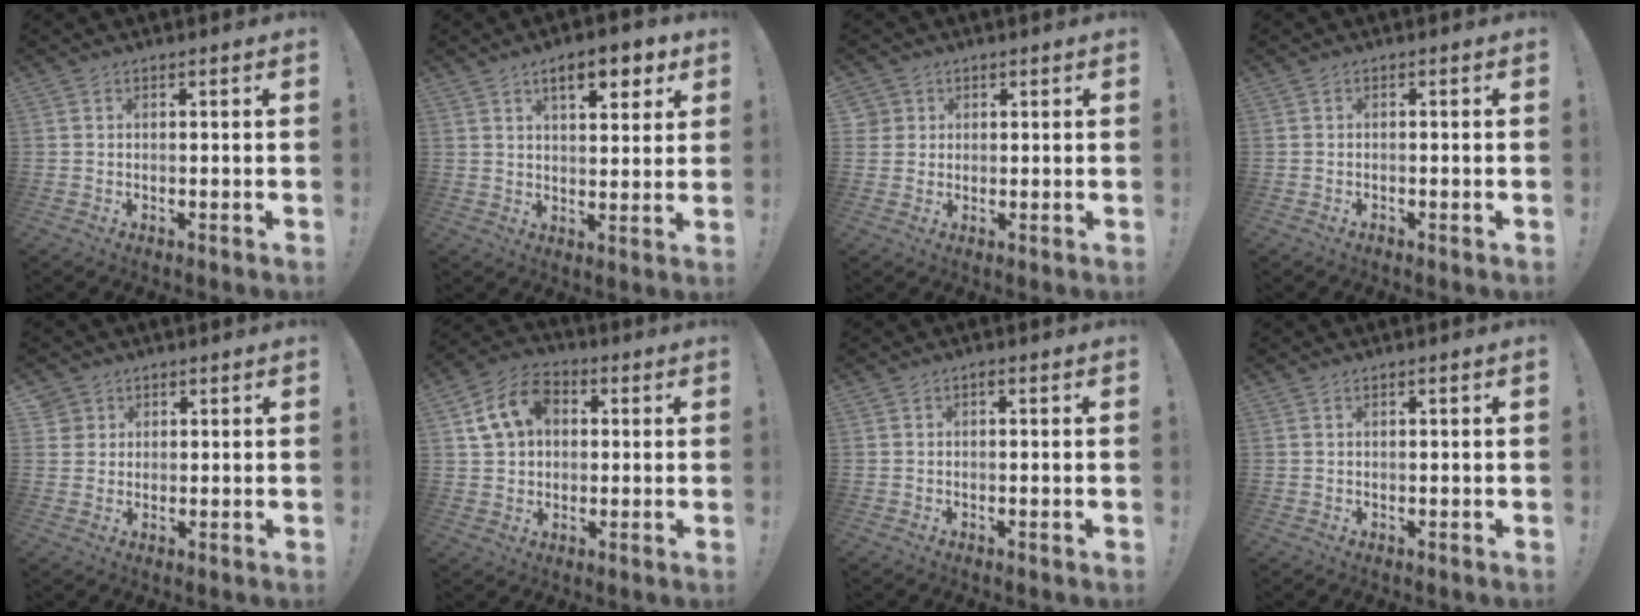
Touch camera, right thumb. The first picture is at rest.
{"total": 9.1, "force": [5.2, 3.3, 6.8], "torque": [-0.082, -0.022, 0.083]}
{"total": 2.9, "force": [1.1, 2.7, 0.3], "torque": [0.000, -0.005, 0.020]}
{"total": 1.0, "force": [-0.7, -0.3, 0.6], "torque": [-0.012, 0.000, -0.012]}
{"total": 3.2, "force": [1.7, 2.7, 0.4], "torque": [-0.012, -0.003, 0.033]}
{"total": 12.5, "force": [3.8, 9.5, 7.2], "torque": [-0.118, 0.010, 0.079]}
{"total": 0.8, "force": [-0.1, -0.2, 0.8], "torque": [-0.018, 0.002, -0.002]}
{"total": 0.6, "force": [0.3, -0.2, 0.6], "torque": [-0.012, 0.000, 0.005]}